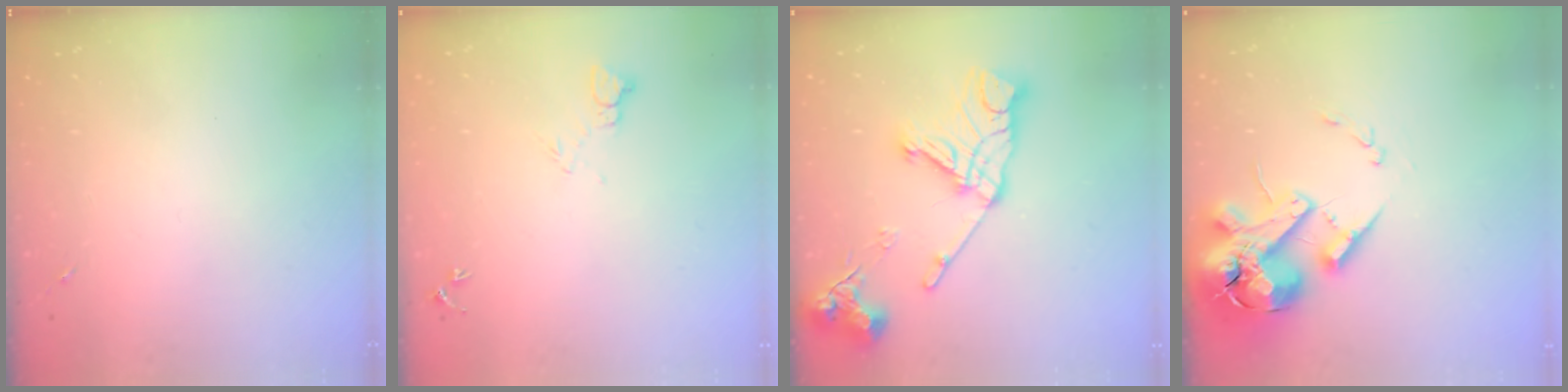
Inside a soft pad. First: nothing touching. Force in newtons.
{"total": 5.6, "press": 5.6, "slide": 0.6}
{"total": 18.1, "press": 18.0, "slide": 2.1}
{"total": 18.6, "press": 18.4, "slide": 3.1}